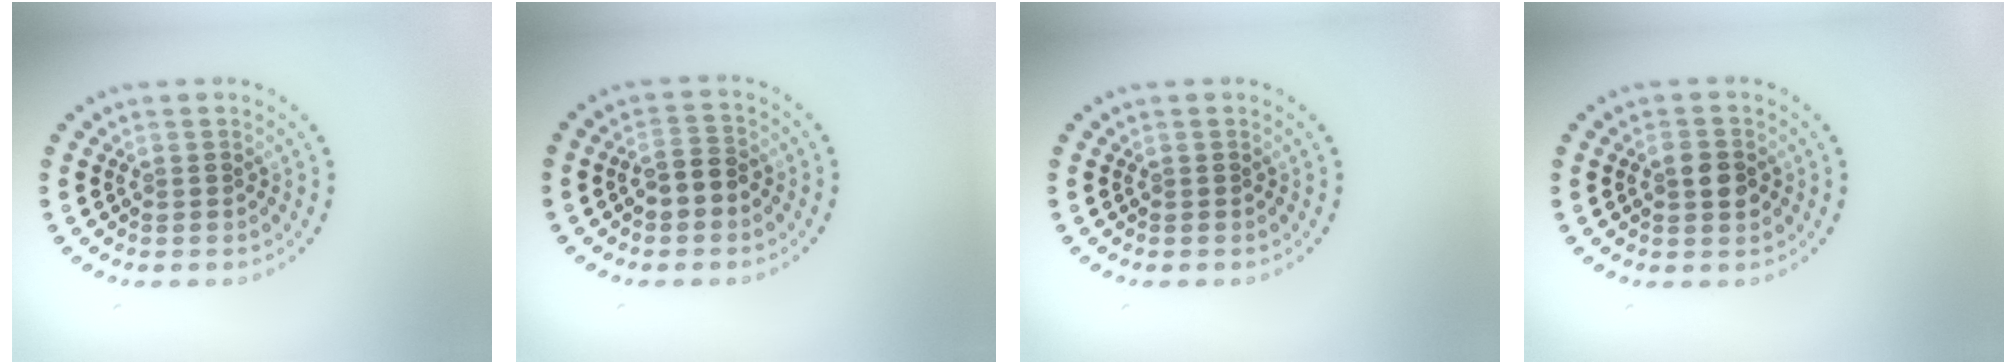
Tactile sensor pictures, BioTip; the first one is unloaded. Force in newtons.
{"total": 2.5, "press": 2.4, "slide": 0.6}
{"total": 0.0}
{"total": 2.0, "press": 2.0, "slide": 0.1}